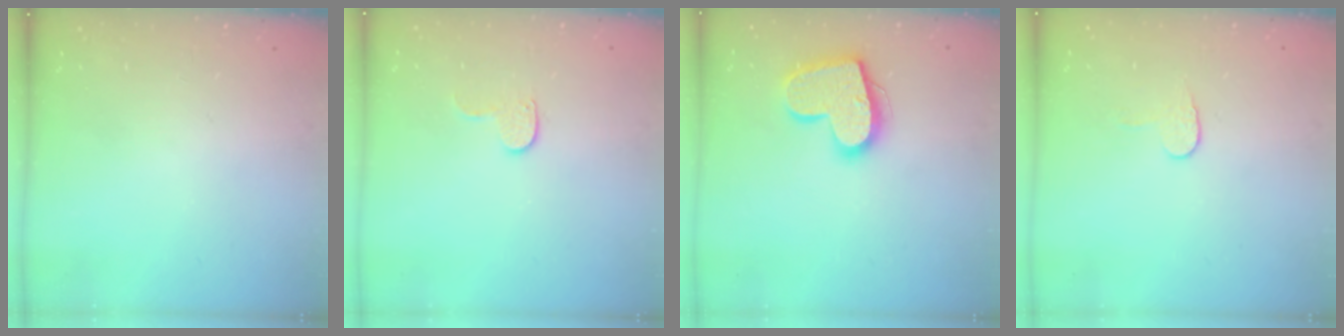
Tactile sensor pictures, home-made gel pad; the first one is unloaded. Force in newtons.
{"total": 5.5, "press": 5.5, "slide": 0.5}
{"total": 16.4, "press": 16.4, "slide": 1.2}
{"total": 5.3, "press": 5.3, "slide": 0.5}